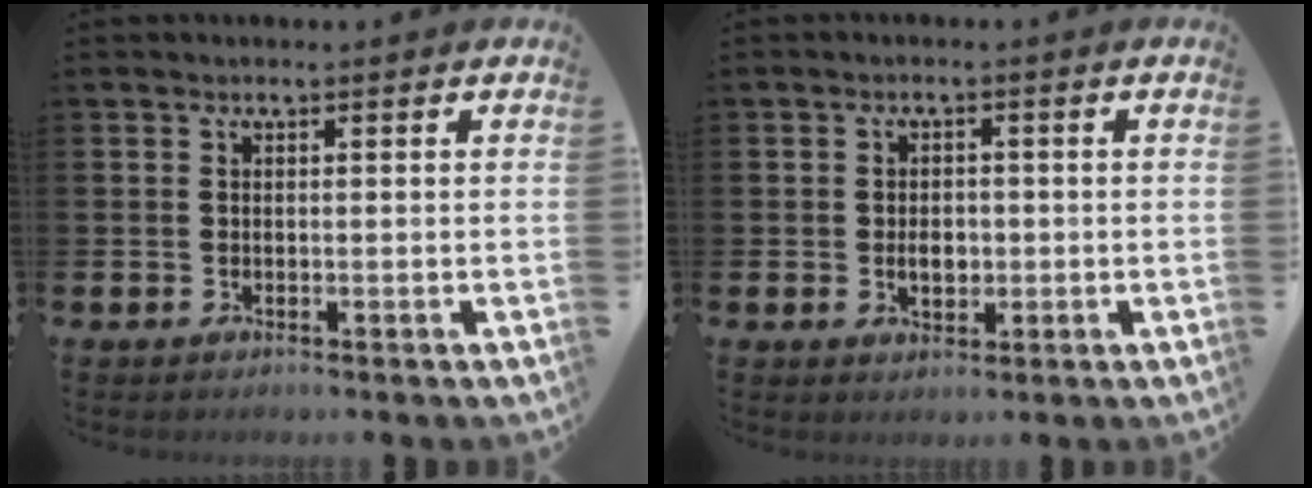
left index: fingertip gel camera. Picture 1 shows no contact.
{"total": 2.8, "force": [-0.3, 2.0, 2.0], "torque": [-0.020, -0.002, -0.011]}